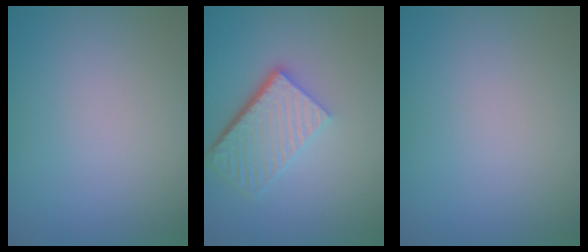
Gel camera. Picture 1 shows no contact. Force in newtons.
{"total": 5.9, "press": 4.0, "slide": 4.3}
{"total": 0.0}